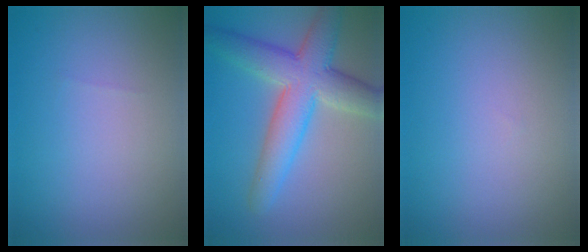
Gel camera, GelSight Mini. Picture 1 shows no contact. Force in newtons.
{"total": 7.4, "press": 7.4, "slide": 0.2}
{"total": 0.0}